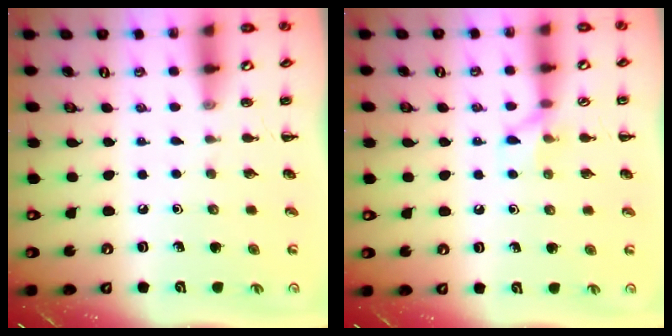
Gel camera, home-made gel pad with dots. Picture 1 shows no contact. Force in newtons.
{"total": 6.1, "press": 6.1, "slide": 1.0}